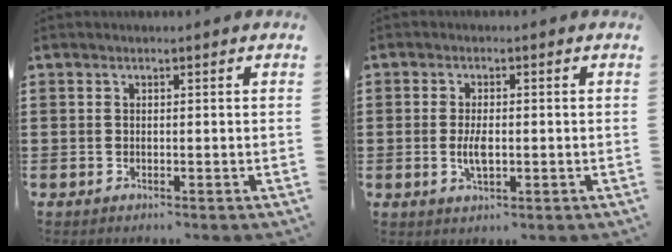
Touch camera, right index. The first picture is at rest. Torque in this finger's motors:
{"motor_torque": [2.14, 0.00, 0.44, 0.03]}